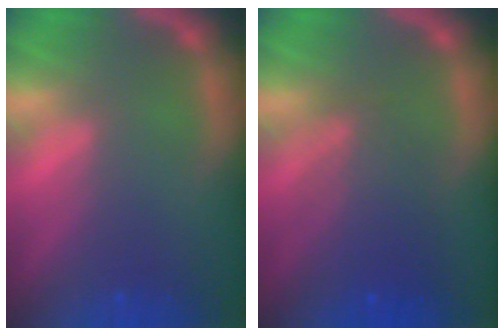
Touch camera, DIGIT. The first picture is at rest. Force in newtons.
{"total": 5.1}